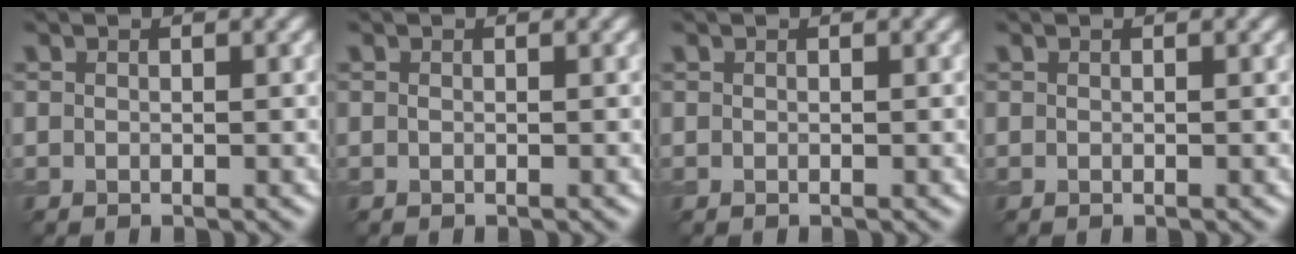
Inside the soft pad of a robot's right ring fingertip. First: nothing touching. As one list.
[{"total": 0.0}, {"total": 0.0}, {"total": 0.0}]